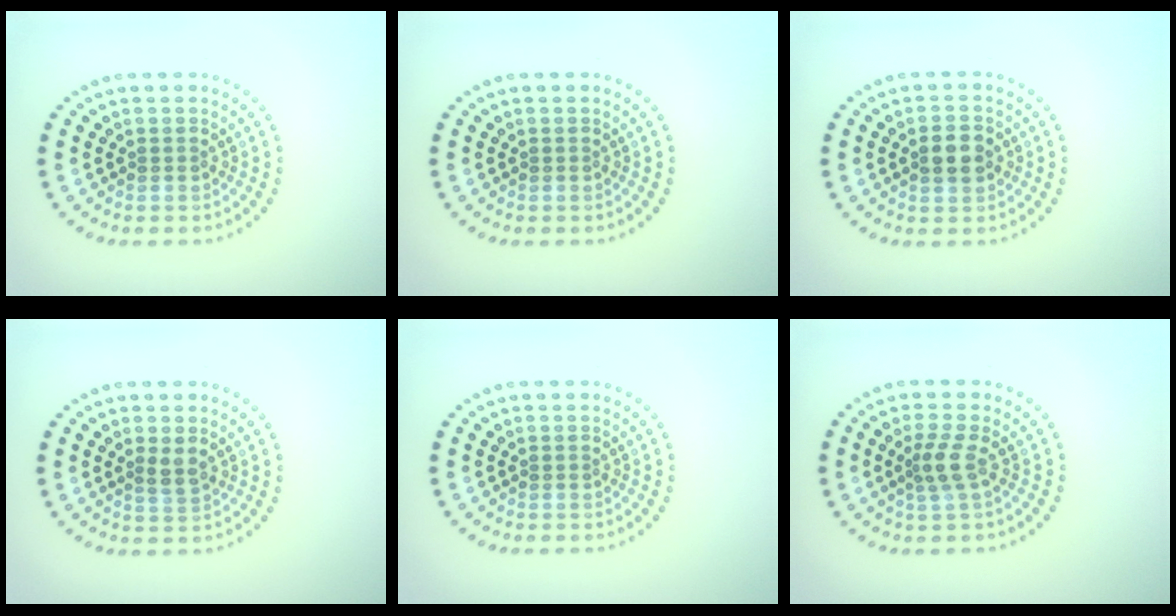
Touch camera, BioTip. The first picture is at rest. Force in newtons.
{"total": 0.0}
{"total": 3.1, "press": 3.1, "slide": 0.1}
{"total": 1.5, "press": 1.3, "slide": 0.6}
{"total": 0.0}
{"total": 2.0, "press": 1.5, "slide": 1.3}